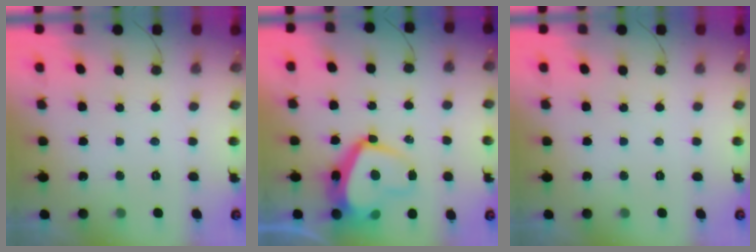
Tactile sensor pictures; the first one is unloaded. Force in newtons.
{"total": 12.2, "press": 12.2, "slide": 1.0}
{"total": 0.0}